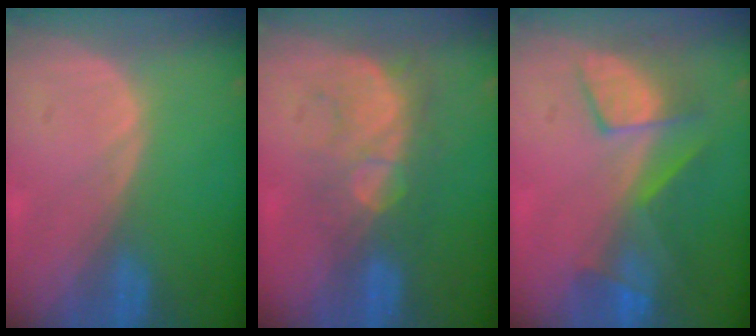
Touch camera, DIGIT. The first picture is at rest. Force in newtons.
{"total": 8.8, "press": 7.6, "slide": 4.4}
{"total": 7.6, "press": 7.2, "slide": 2.5}